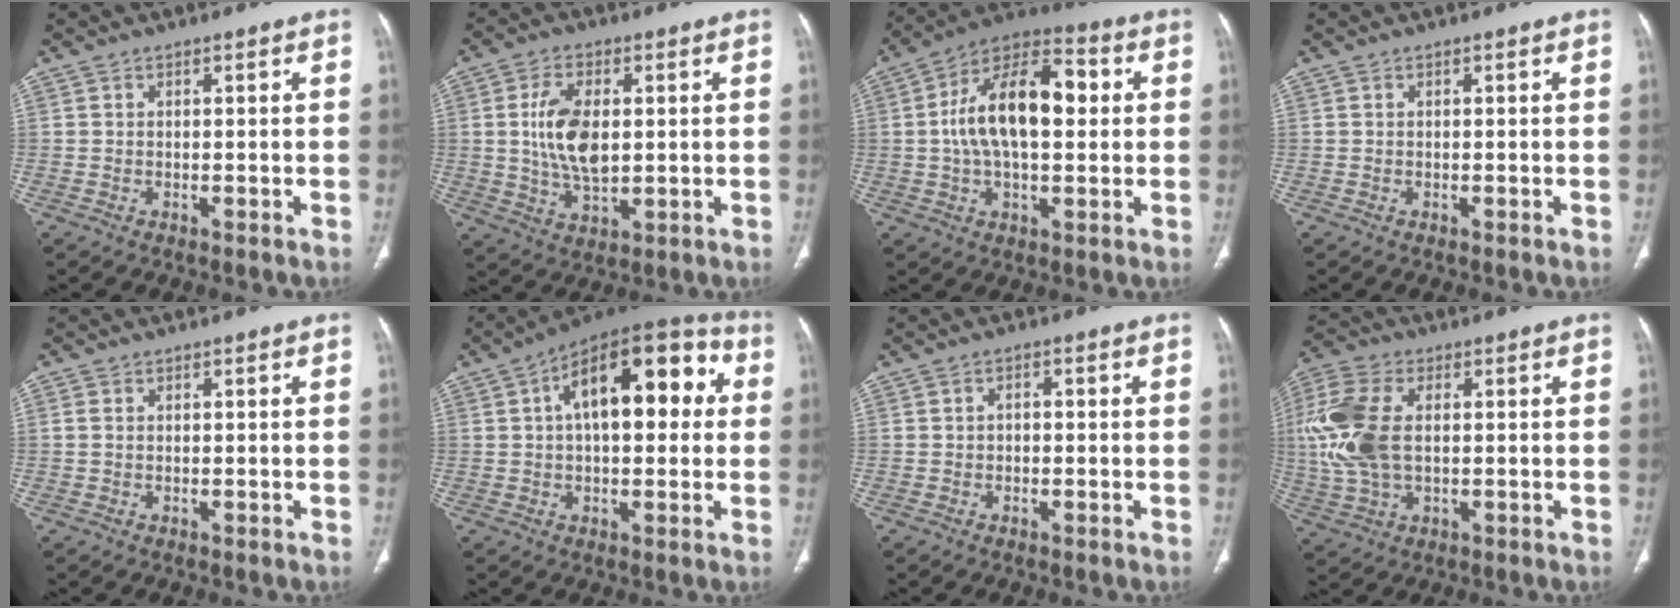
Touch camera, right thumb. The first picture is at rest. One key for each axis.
{"total": 10.7, "fx": 1.1, "fy": 5.8, "fz": 8.9, "tx": -0.168, "ty": -0.006, "tz": 0.028}
{"total": 18.0, "fx": 2.0, "fy": 9.4, "fz": 15.2, "tx": -0.252, "ty": 0.031, "tz": 0.026}
{"total": 0.0}
{"total": 1.0, "fx": 0.2, "fy": 0.7, "fz": 0.7, "tx": -0.020, "ty": 0.004, "tz": 0.006}
{"total": 19.7, "fx": 4.3, "fy": 9.8, "fz": 16.6, "tx": -0.212, "ty": 0.037, "tz": 0.053}
{"total": 1.3, "fx": -0.1, "fy": 1.0, "fz": 0.9, "tx": -0.011, "ty": 0.008, "tz": -0.002}
{"total": 14.3, "fx": 1.3, "fy": 8.4, "fz": 11.5, "tx": -0.279, "ty": 0.011, "tz": 0.027}